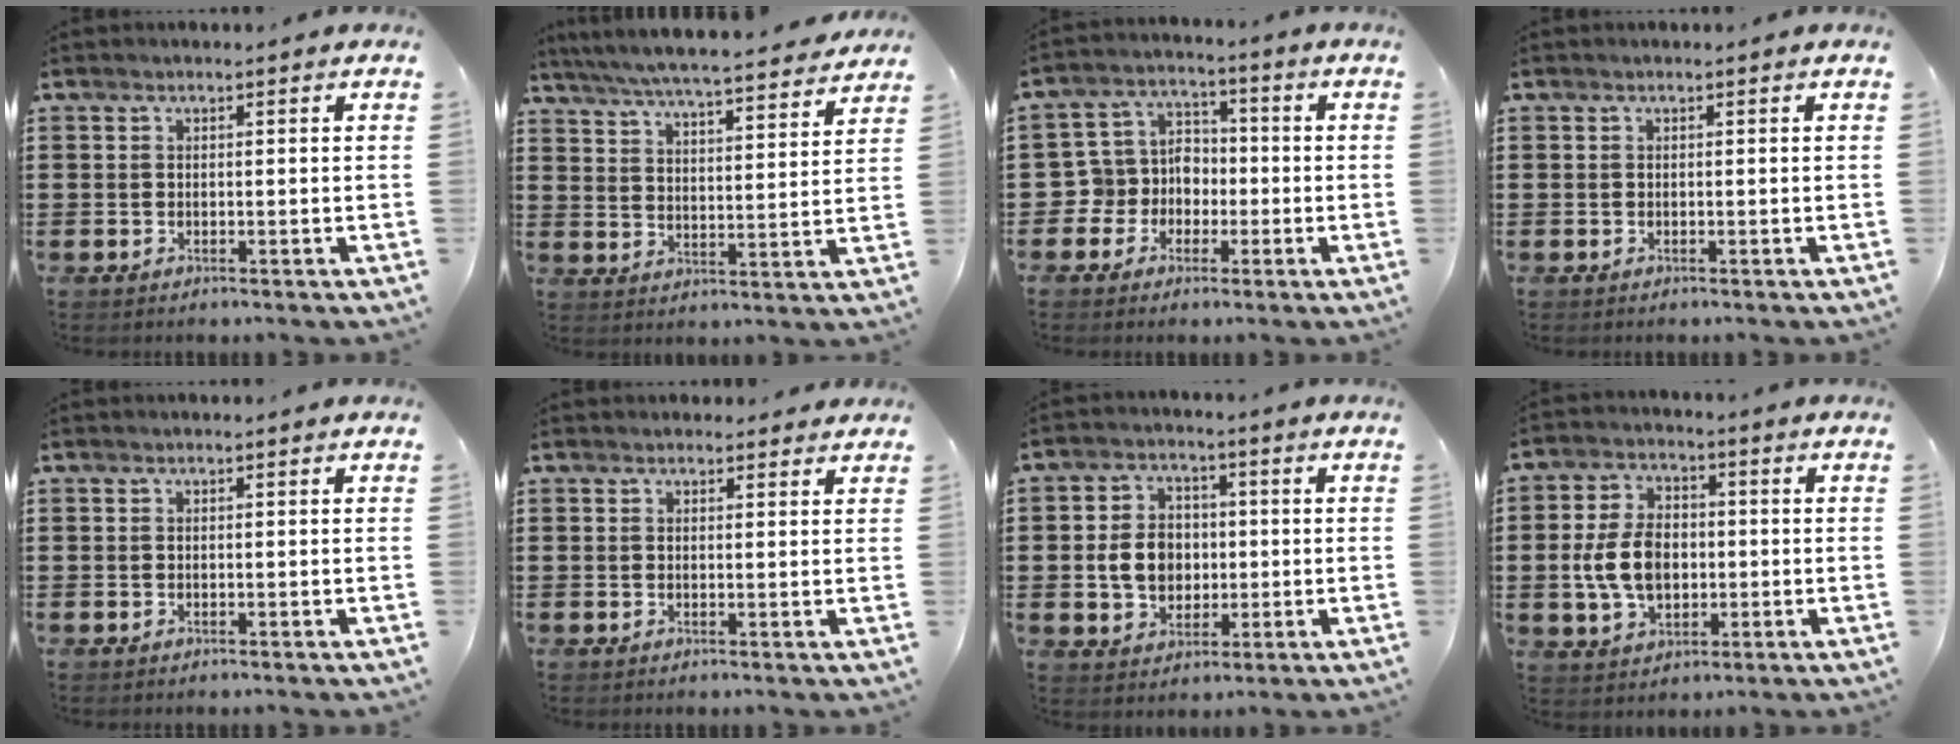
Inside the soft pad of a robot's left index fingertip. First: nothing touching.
{"total": 5.9, "force": [5.7, -0.3, 1.6], "torque": [-0.058, -0.041, 0.096]}
{"total": 6.1, "force": [-1.5, 5.8, 0.9], "torque": [-0.059, 0.001, -0.034]}
{"total": 0.0}
{"total": 0.0}
{"total": 1.3, "force": [1.3, 0.5, 0.1], "torque": [-0.004, 0.004, 0.025]}
{"total": 6.9, "force": [-0.4, 5.5, 4.1], "torque": [-0.096, 0.008, -0.012]}
{"total": 8.4, "force": [-0.8, 5.7, 6.1], "torque": [-0.135, 0.005, -0.019]}